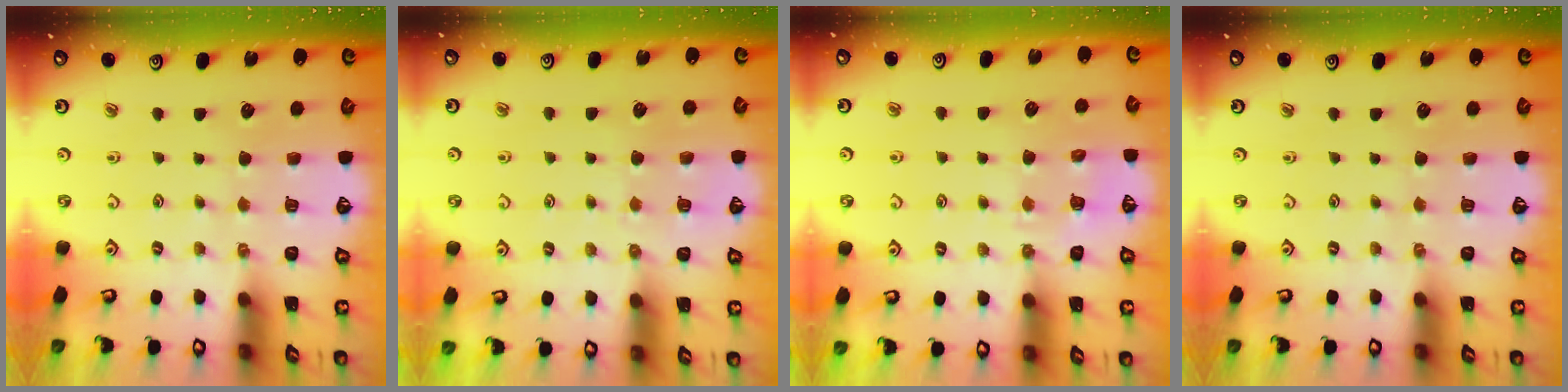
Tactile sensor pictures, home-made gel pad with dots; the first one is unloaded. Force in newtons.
{"total": 3.4, "press": 3.3, "slide": 0.5}
{"total": 6.1, "press": 6.0, "slide": 0.9}
{"total": 0.0}